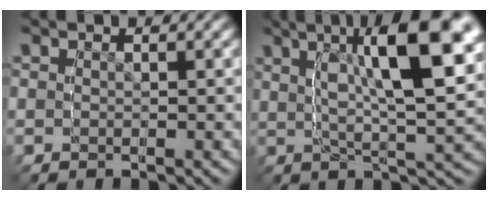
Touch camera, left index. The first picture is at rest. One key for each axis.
{"total": 7.7, "fx": 4.5, "fy": -0.4, "fz": 6.2, "tx": -0.101, "ty": 0.053, "tz": 0.056}